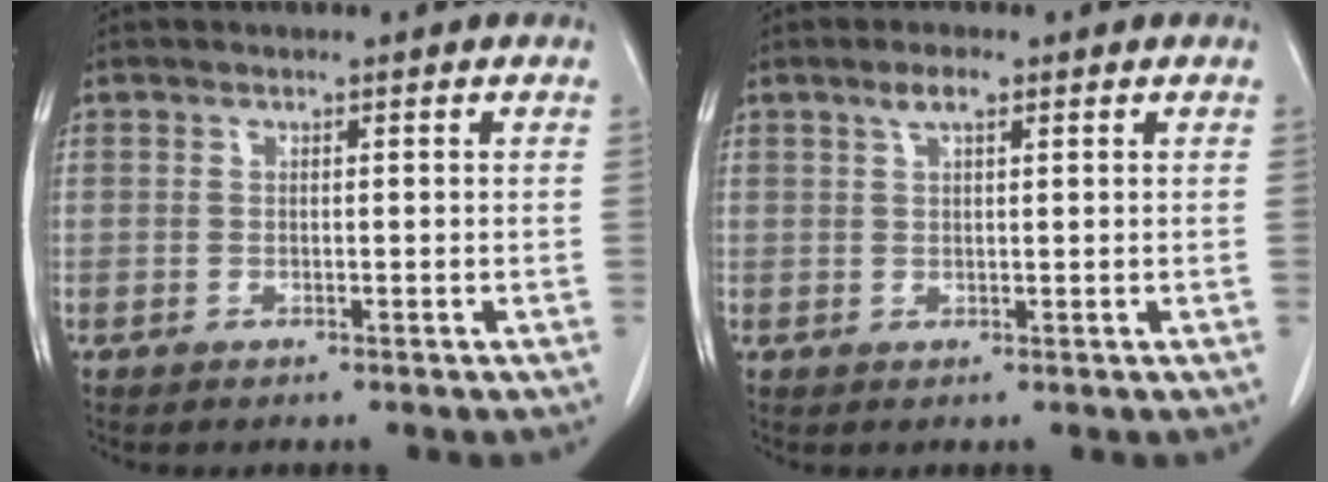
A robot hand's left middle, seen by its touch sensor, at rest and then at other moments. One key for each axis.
{"total": 2.4, "fx": 1.4, "fy": 0.5, "fz": 1.8, "tx": -0.040, "ty": 0.007, "tz": 0.027}